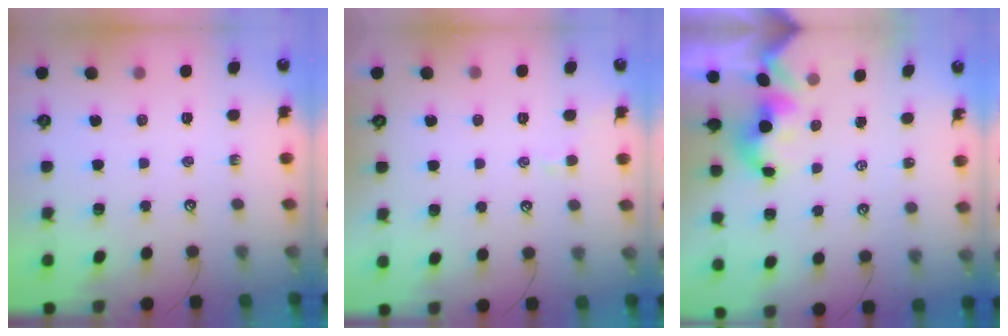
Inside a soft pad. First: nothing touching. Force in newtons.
{"total": 1.0, "press": 0.8, "slide": 0.5}
{"total": 1.7, "press": 1.6, "slide": 0.3}